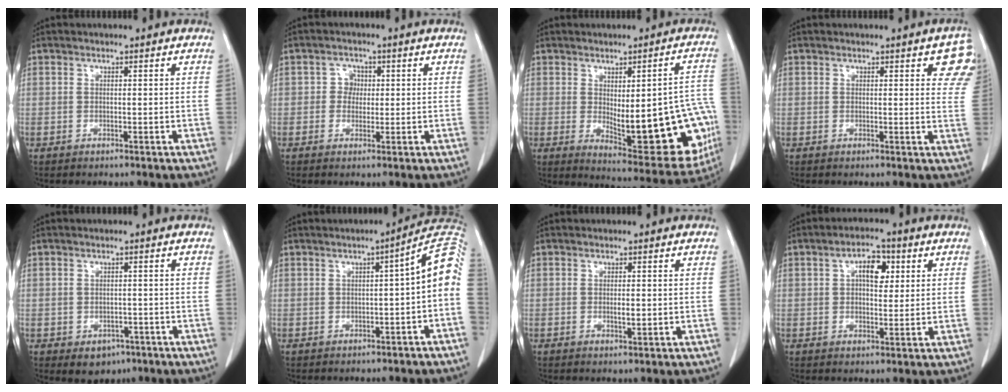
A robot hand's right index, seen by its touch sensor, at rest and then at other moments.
{"total": 2.5, "force": [0.2, 2.3, 0.8], "torque": [-0.008, 0.006, -0.001]}
{"total": 20.1, "force": [-2.9, 6.0, 18.9], "torque": [-0.165, 0.009, -0.008]}
{"total": 6.4, "force": [3.6, 1.8, 4.9], "torque": [-0.045, -0.009, 0.025]}
{"total": 3.8, "force": [-1.9, 2.9, 1.5], "torque": [-0.014, 0.003, -0.015]}
{"total": 7.9, "force": [-1.4, 1.1, 7.7], "torque": [-0.089, 0.026, -0.025]}
{"total": 1.5, "force": [0.0, 0.4, 1.4], "torque": [-0.020, 0.000, 0.003]}
{"total": 5.6, "force": [1.7, 2.7, 4.6], "torque": [-0.075, 0.013, 0.027]}